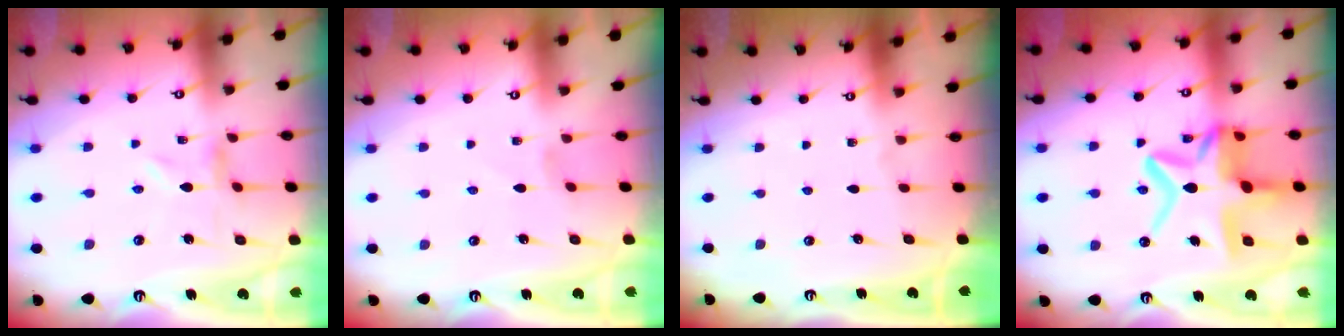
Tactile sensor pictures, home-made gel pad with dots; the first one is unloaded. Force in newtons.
{"total": 0.0}
{"total": 0.0}
{"total": 16.1, "press": 16.1, "slide": 1.6}